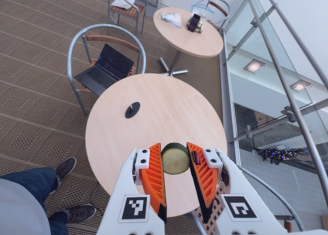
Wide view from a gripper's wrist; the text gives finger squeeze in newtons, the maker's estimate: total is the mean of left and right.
{"total": 7.3, "left": 7.0, "right": 7.6}